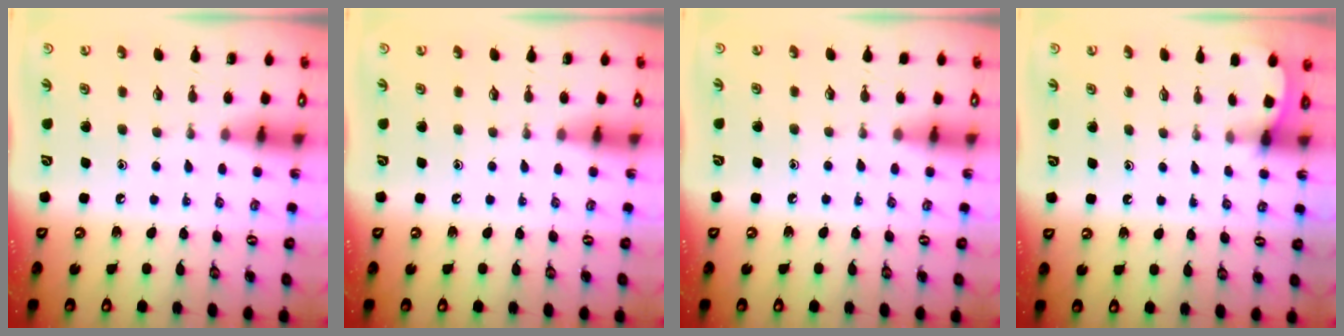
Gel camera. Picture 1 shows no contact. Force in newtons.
{"total": 0.0}
{"total": 3.0, "press": 3.0, "slide": 0.5}
{"total": 1.9, "press": 1.9, "slide": 0.2}